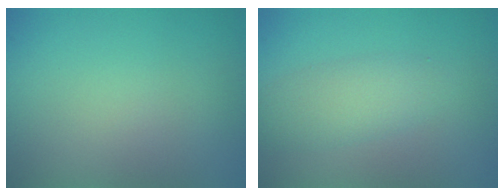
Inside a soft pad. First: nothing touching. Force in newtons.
{"total": 2.8, "press": 2.8, "slide": 0.1}